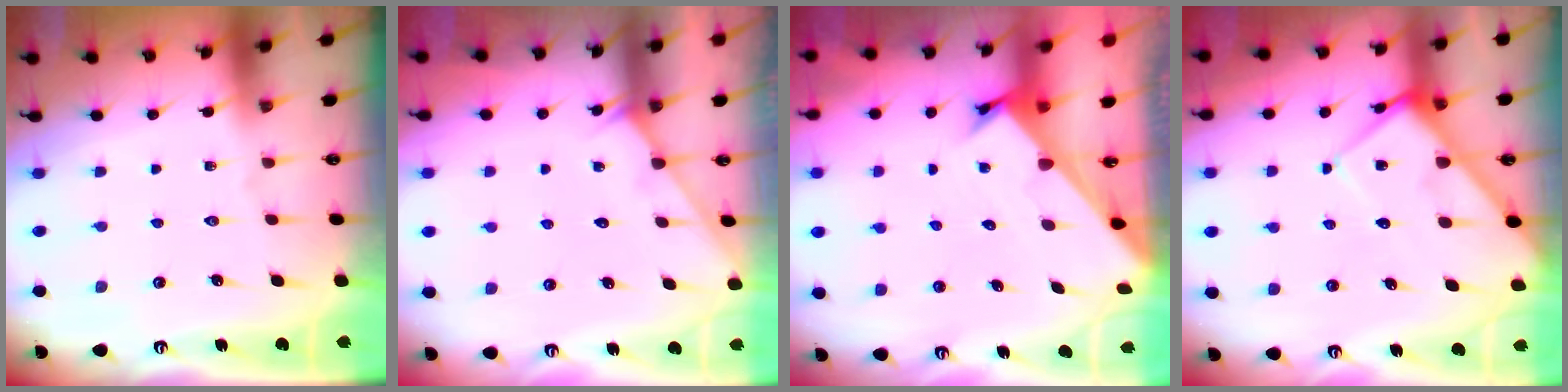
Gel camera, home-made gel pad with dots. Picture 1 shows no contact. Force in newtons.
{"total": 2.7, "press": 2.7, "slide": 0.2}
{"total": 2.4, "press": 2.4, "slide": 0.2}
{"total": 7.8, "press": 7.7, "slide": 0.6}